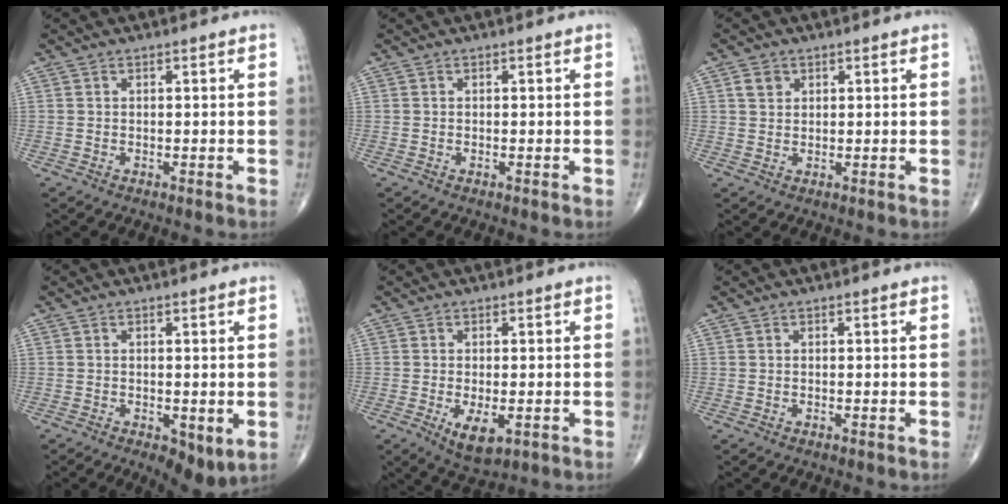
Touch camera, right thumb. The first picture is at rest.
{"total": 0.0}
{"total": 2.5, "force": [1.1, 2.0, 1.0], "torque": [-0.012, -0.002, 0.018]}
{"total": 7.0, "force": [-2.0, 3.1, 5.9], "torque": [-0.079, -0.015, -0.026]}
{"total": 5.9, "force": [-1.8, 2.7, 4.9], "torque": [-0.081, -0.012, -0.024]}
{"total": 0.0}